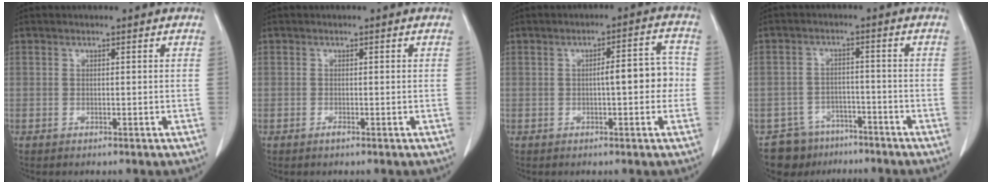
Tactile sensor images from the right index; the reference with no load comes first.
{"total": 0.6, "force": [-0.4, 0.3, 0.3], "torque": [-0.002, 0.001, -0.007]}
{"total": 5.9, "force": [-0.5, 1.6, 5.7], "torque": [-0.076, 0.025, -0.006]}
{"total": 7.0, "force": [-5.5, 4.3, -0.3], "torque": [0.014, 0.022, -0.087]}